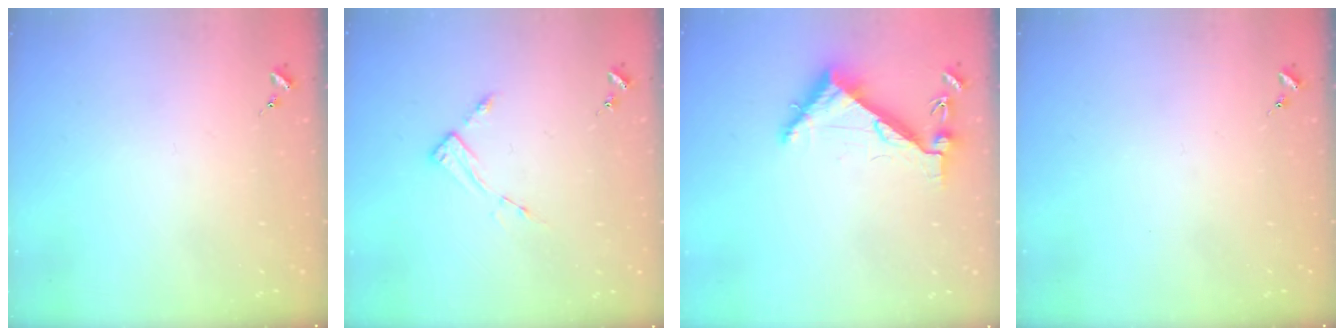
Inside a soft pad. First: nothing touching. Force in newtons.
{"total": 3.4, "press": 3.4, "slide": 0.4}
{"total": 6.3, "press": 6.2, "slide": 0.7}
{"total": 0.0}